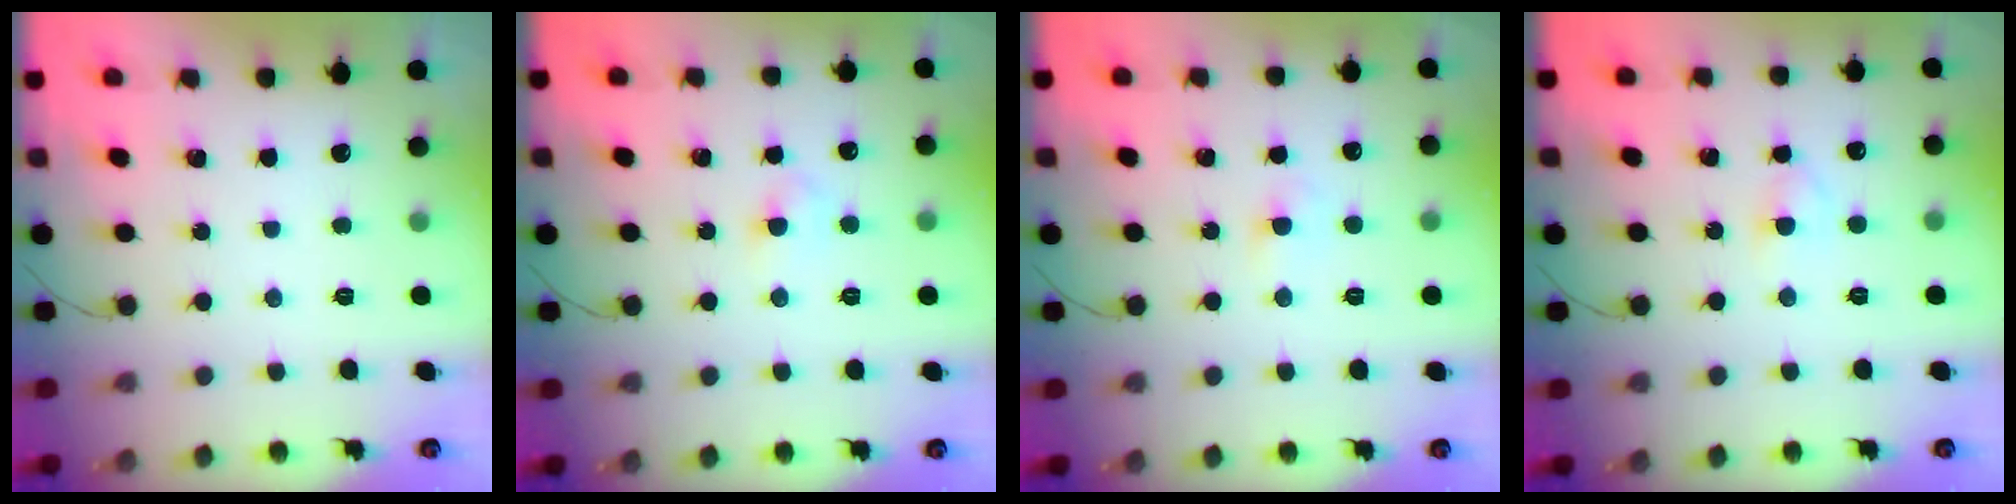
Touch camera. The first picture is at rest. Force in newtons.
{"total": 3.7, "press": 3.5, "slide": 1.2}
{"total": 2.4, "press": 2.2, "slide": 0.9}
{"total": 2.8, "press": 2.5, "slide": 1.3}